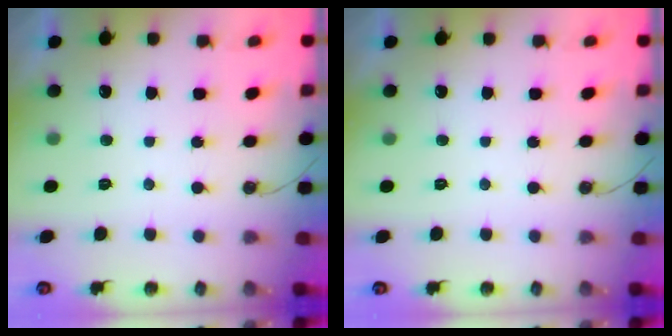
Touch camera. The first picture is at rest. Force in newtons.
{"total": 0.0}